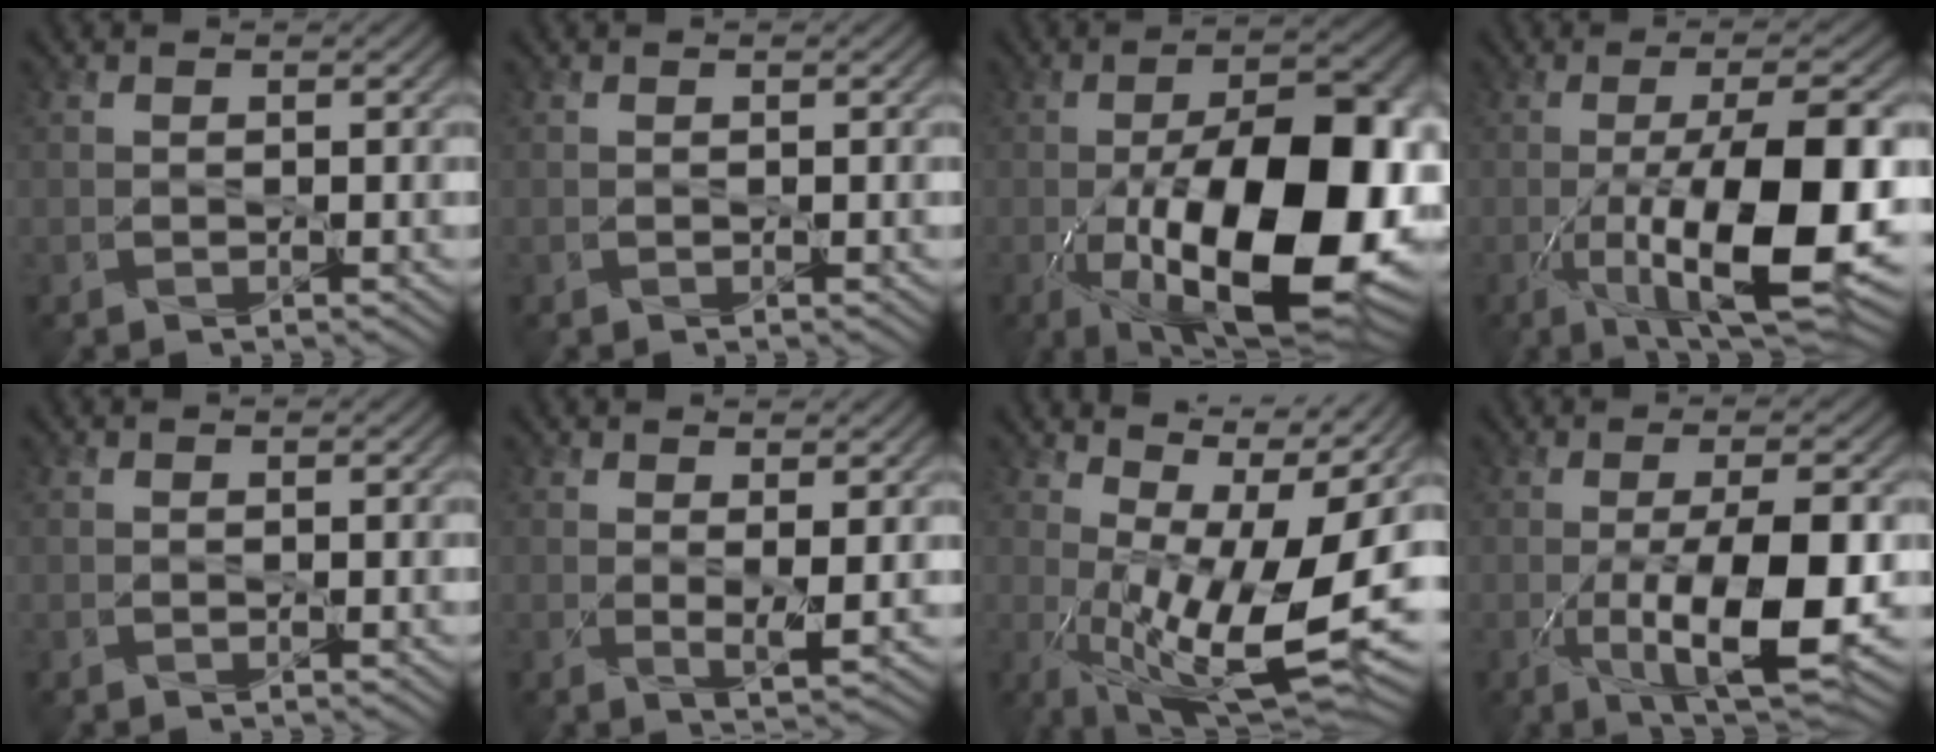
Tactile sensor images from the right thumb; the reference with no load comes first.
{"total": 0.0}
{"total": 19.6, "force": [-4.2, 8.3, 17.3], "torque": [-0.266, -0.006, -0.066]}
{"total": 15.8, "force": [-3.8, 4.8, 14.5], "torque": [-0.230, -0.004, -0.059]}
{"total": 0.0}
{"total": 2.3, "force": [0.9, 0.4, 2.1], "torque": [-0.044, -0.008, 0.020]}
{"total": 16.3, "force": [1.2, 5.6, 15.3], "torque": [-0.241, -0.007, 0.038]}
{"total": 11.4, "force": [-2.4, 3.5, 10.5], "torque": [-0.176, -0.010, -0.034]}